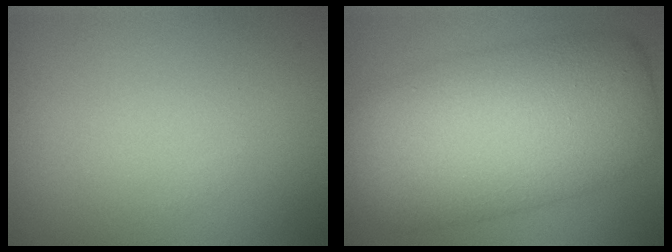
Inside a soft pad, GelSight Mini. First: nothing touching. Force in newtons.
{"total": 12.5, "press": 12.5, "slide": 0.4}